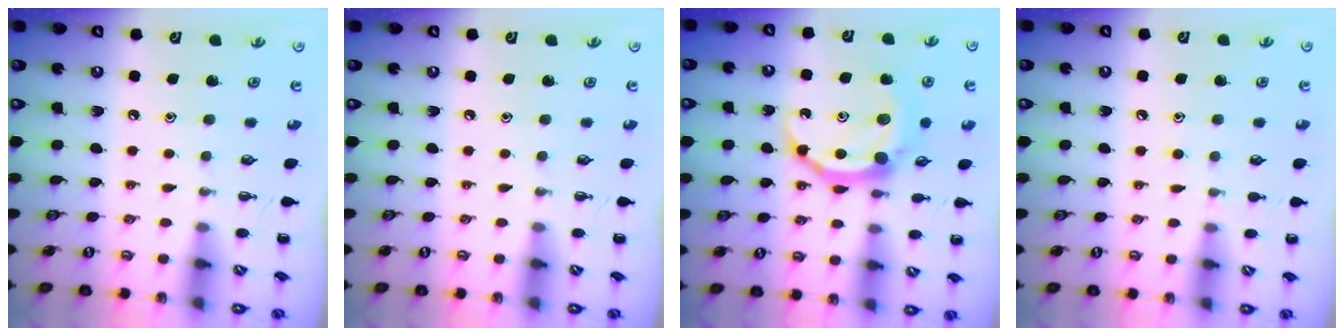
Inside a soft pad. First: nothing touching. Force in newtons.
{"total": 0.0}
{"total": 12.0, "press": 11.9, "slide": 0.9}
{"total": 5.9, "press": 5.6, "slide": 1.9}